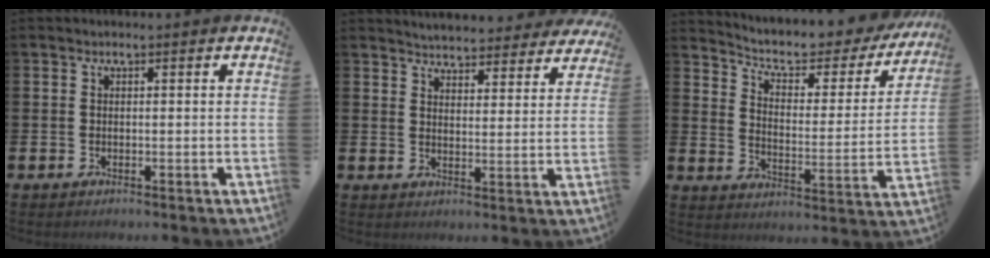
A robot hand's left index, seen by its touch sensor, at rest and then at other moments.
{"total": 4.7, "force": [4.6, 0.8, -0.1], "torque": [-0.012, -0.035, 0.079]}
{"total": 6.4, "force": [5.6, 2.1, 2.4], "torque": [-0.073, -0.041, 0.088]}